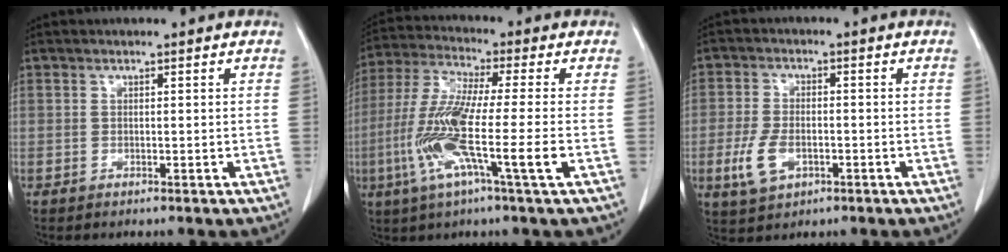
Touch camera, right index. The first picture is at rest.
{"total": 13.6, "force": [-3.5, -0.2, 13.1], "torque": [-0.269, -0.022, -0.078]}
{"total": 6.3, "force": [-2.2, 3.5, 4.8], "torque": [-0.108, -0.002, -0.036]}